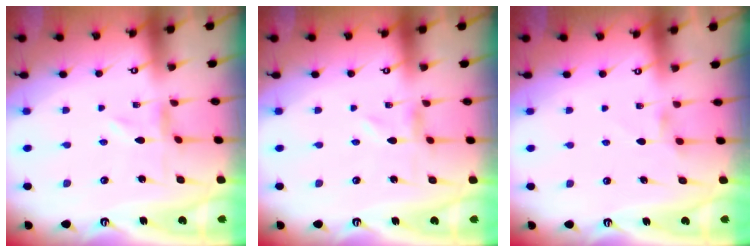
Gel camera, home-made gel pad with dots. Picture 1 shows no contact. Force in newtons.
{"total": 0.0}
{"total": 3.2, "press": 3.2, "slide": 0.5}